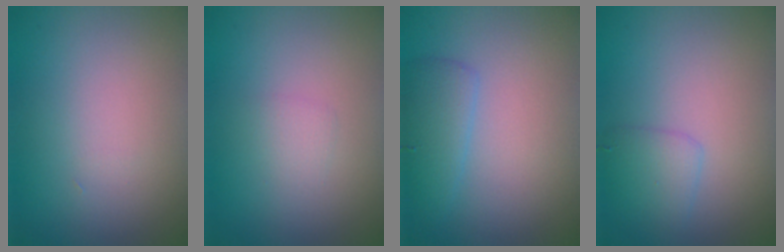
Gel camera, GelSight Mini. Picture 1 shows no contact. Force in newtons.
{"total": 0.9, "press": 0.9, "slide": 0.0}
{"total": 2.4, "press": 2.4, "slide": 0.3}
{"total": 2.0, "press": 2.0, "slide": 0.0}